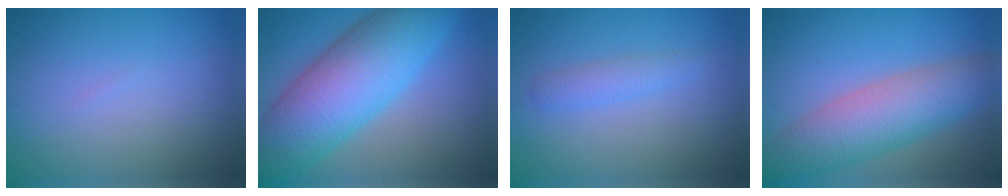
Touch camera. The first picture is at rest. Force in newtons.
{"total": 11.2, "press": 11.2, "slide": 0.2}
{"total": 1.6, "press": 1.6, "slide": 0.2}
{"total": 7.0, "press": 7.0, "slide": 0.4}